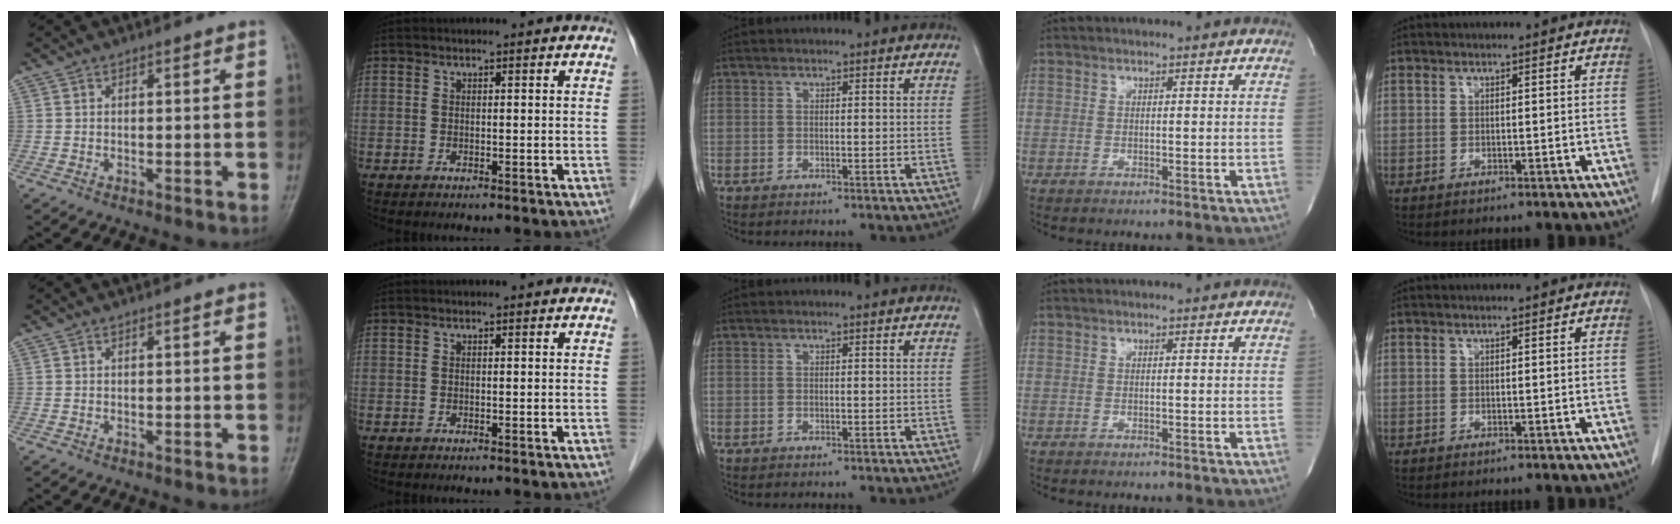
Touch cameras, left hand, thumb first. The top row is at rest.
{}